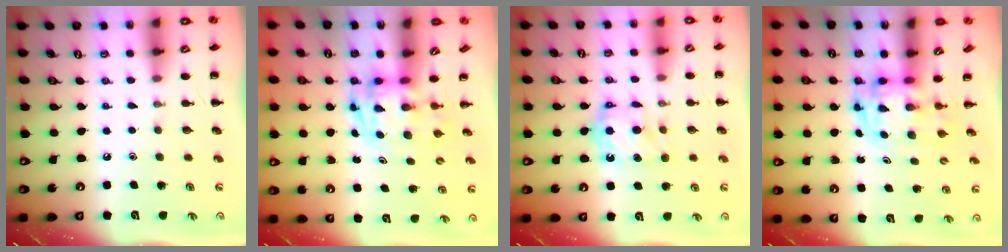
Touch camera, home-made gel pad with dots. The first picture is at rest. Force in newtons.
{"total": 2.7, "press": 2.7, "slide": 0.5}
{"total": 8.6, "press": 8.5, "slide": 0.9}
{"total": 2.9, "press": 2.9, "slide": 0.6}